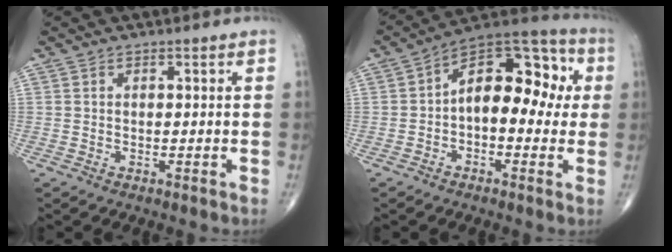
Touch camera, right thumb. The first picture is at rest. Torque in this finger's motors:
{"motor_torque": [-0.25, 0.70, 0.20, -0.02, 0.11]}